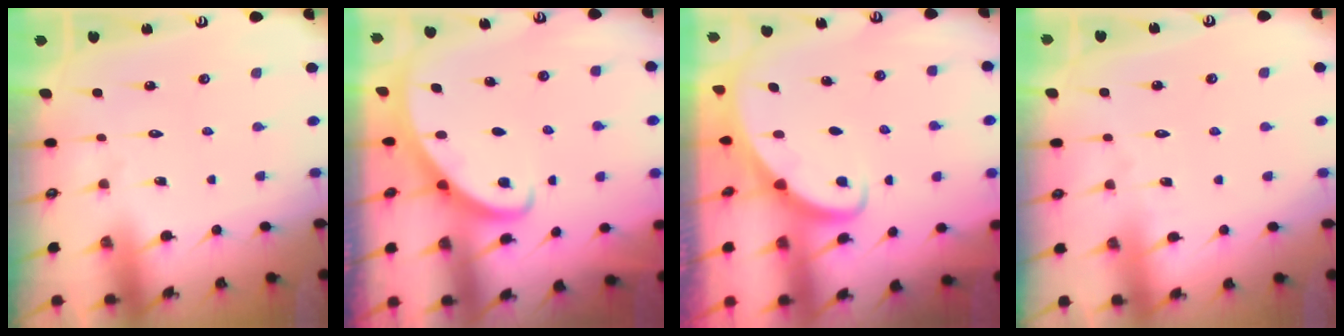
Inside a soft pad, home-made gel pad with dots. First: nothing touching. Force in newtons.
{"total": 2.0, "press": 2.0, "slide": 0.2}
{"total": 2.3, "press": 2.3, "slide": 0.3}
{"total": 2.4, "press": 2.4, "slide": 0.3}